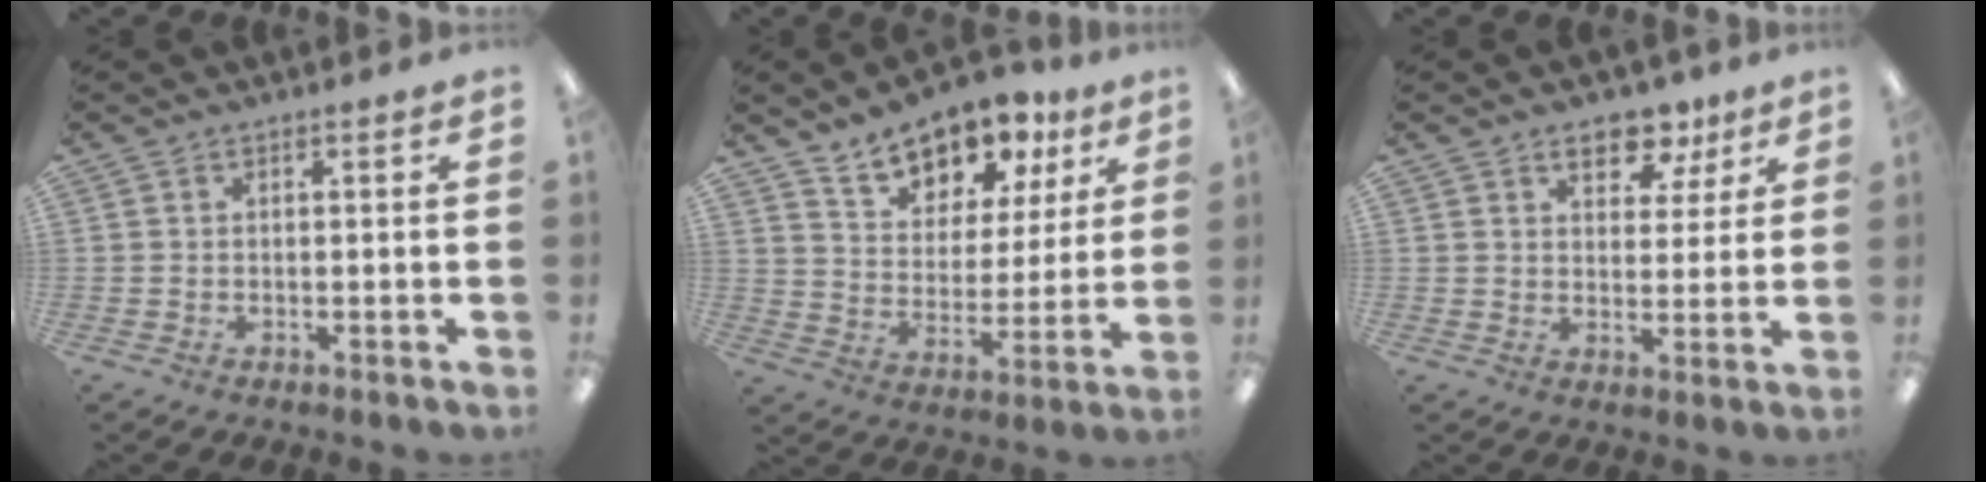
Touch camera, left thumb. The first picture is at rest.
{"total": 13.0, "force": [10.6, 6.4, 4.0], "torque": [-0.065, -0.075, 0.193]}
{"total": 8.5, "force": [5.6, 4.8, 4.3], "torque": [-0.045, -0.026, 0.093]}